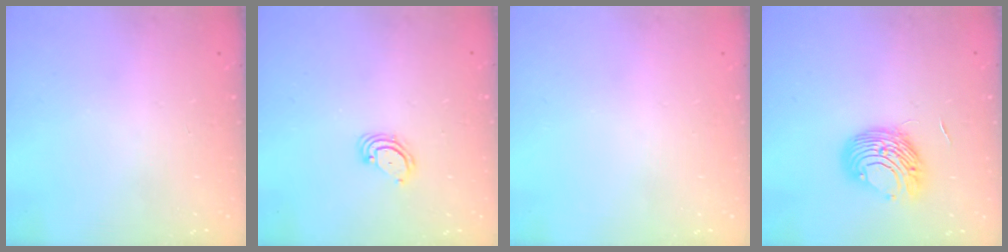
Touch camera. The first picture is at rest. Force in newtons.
{"total": 3.9, "press": 3.9, "slide": 0.2}
{"total": 0.0}
{"total": 9.4, "press": 9.3, "slide": 1.0}